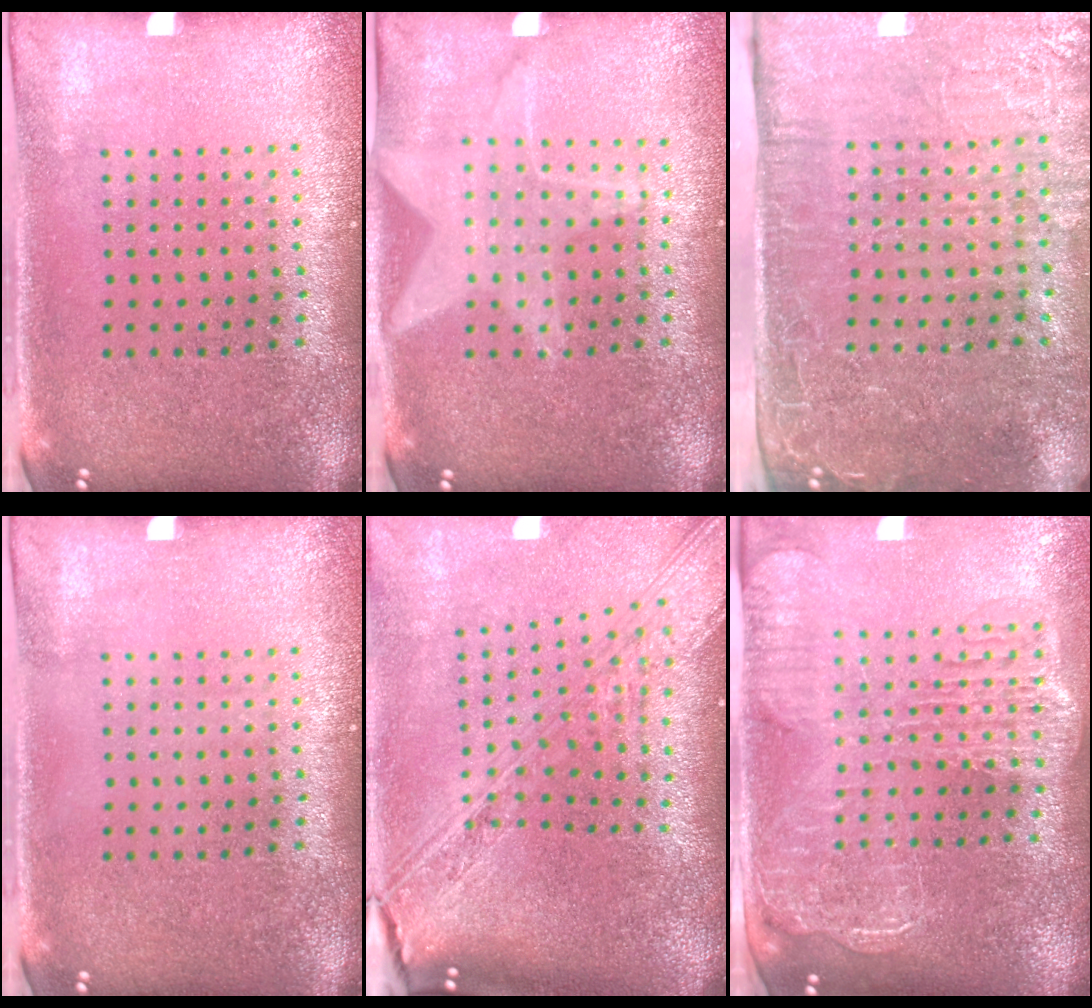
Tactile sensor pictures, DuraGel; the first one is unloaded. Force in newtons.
{"total": 1.5, "press": 1.4, "slide": 0.4}
{"total": 4.7, "press": 4.0, "slide": 2.4}
{"total": 0.0}
{"total": 3.9, "press": 2.8, "slide": 2.7}
{"total": 2.9, "press": 2.4, "slide": 1.7}